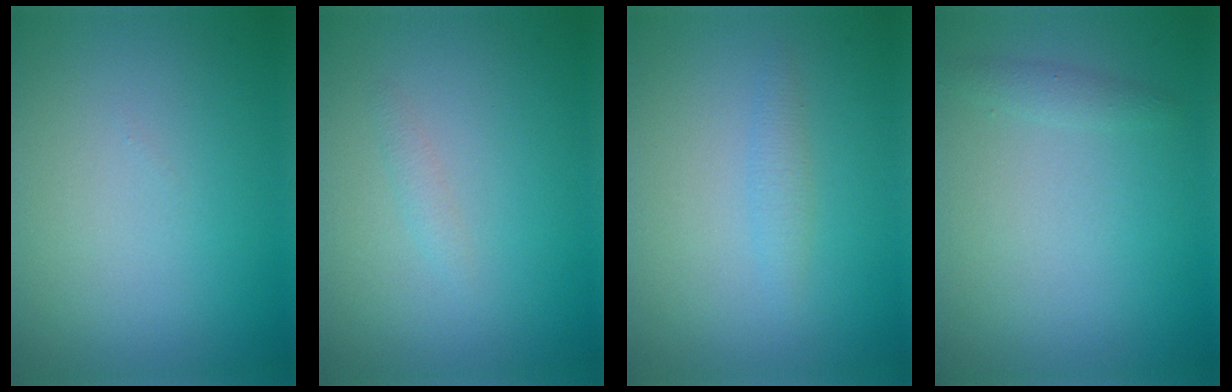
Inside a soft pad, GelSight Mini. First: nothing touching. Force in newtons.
{"total": 0.7, "press": 0.7, "slide": 0.0}
{"total": 1.0, "press": 1.0, "slide": 0.0}
{"total": 1.0, "press": 1.0, "slide": 0.0}